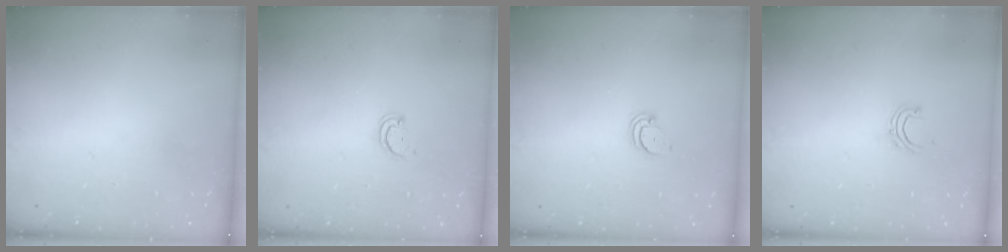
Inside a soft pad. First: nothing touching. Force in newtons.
{"total": 2.2, "press": 2.1, "slide": 0.4}
{"total": 2.1, "press": 2.1, "slide": 0.1}
{"total": 5.1, "press": 5.1, "slide": 0.7}